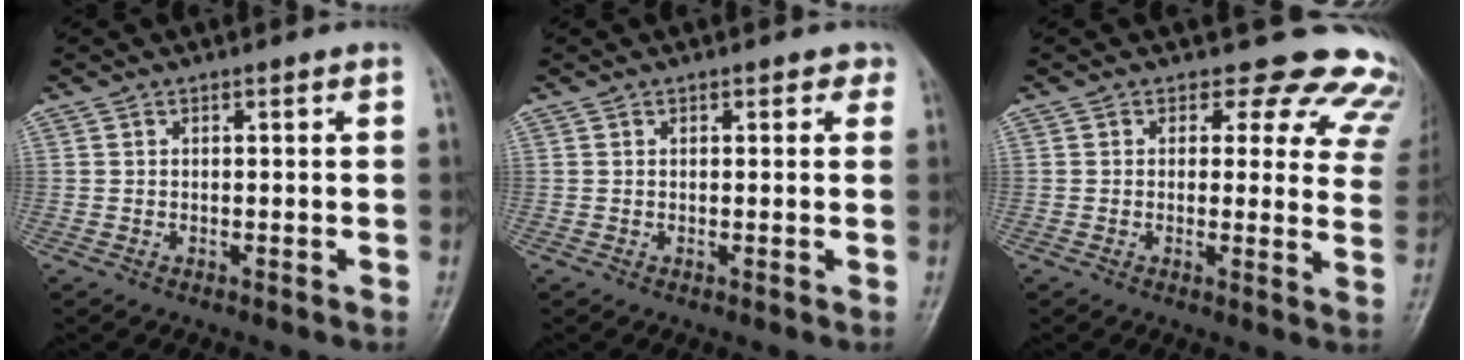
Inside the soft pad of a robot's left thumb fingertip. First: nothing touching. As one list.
[{"total": 1.8, "force": [1.0, 1.2, 0.9], "torque": [0.010, 0.000, 0.005]}, {"total": 13.9, "force": [11.8, 6.6, 3.2], "torque": [0.024, -0.072, 0.096]}]